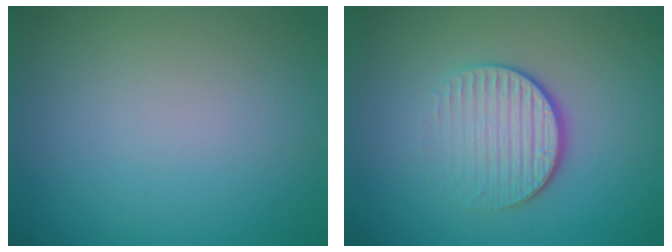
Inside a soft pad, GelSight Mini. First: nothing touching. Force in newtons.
{"total": 4.1, "press": 2.7, "slide": 3.1}